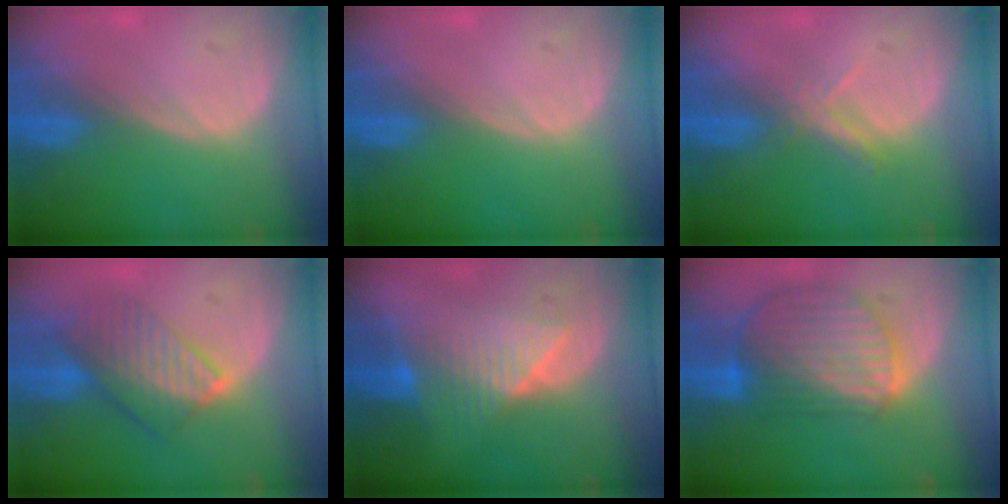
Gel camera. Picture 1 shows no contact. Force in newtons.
{"total": 0.0}
{"total": 2.6, "press": 2.5, "slide": 0.9}
{"total": 7.5, "press": 7.2, "slide": 2.2}
{"total": 7.4, "press": 7.2, "slide": 1.6}
{"total": 10.4, "press": 8.9, "slide": 5.4}